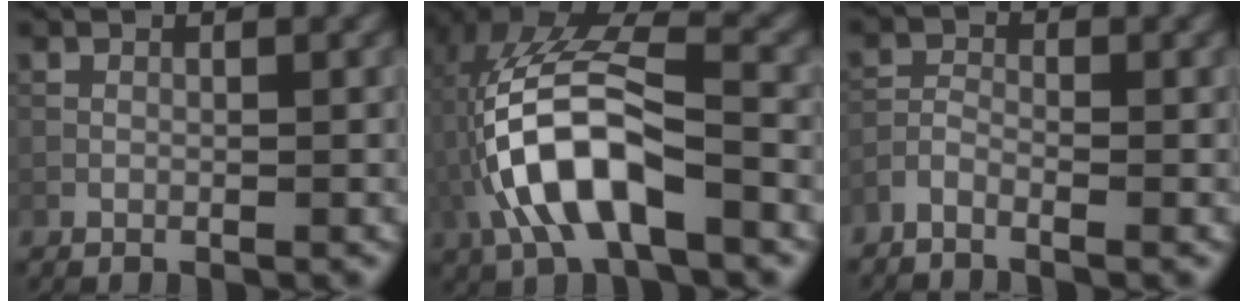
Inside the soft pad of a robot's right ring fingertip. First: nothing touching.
{"total": 10.9, "force": [-3.0, 4.7, 9.4], "torque": [-0.202, 0.009, -0.056]}
{"total": 1.6, "force": [-1.3, 0.6, 0.8], "torque": [-0.017, 0.003, -0.033]}